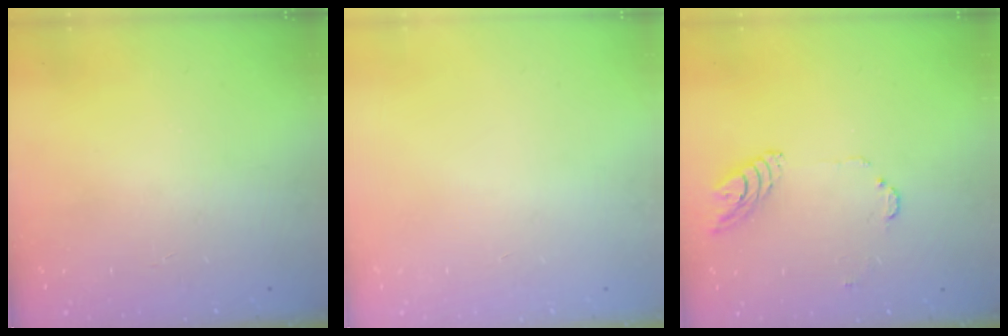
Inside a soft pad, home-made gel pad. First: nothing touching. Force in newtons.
{"total": 0.0}
{"total": 8.9, "press": 8.9, "slide": 1.0}